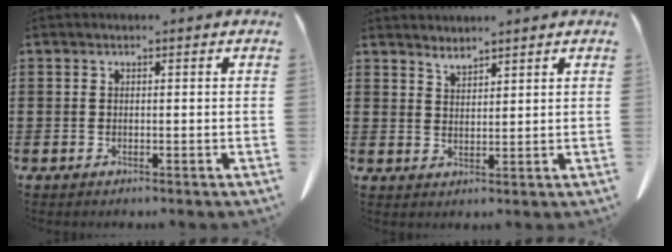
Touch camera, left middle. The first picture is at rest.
{"total": 2.4, "force": [2.4, 0.1, 0.0], "torque": [-0.006, -0.006, 0.046]}